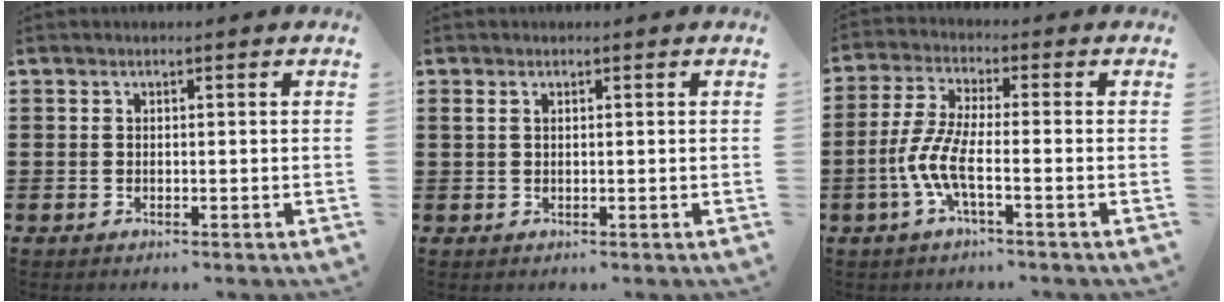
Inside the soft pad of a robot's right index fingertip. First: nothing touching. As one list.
[{"total": 1.0, "force": [0.4, 0.6, 0.7], "torque": [-0.015, 0.005, 0.007]}, {"total": 6.7, "force": [-2.6, 1.8, 5.9], "torque": [-0.151, -0.016, -0.058]}]